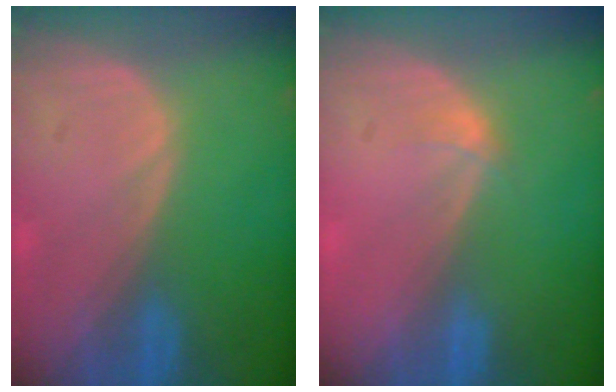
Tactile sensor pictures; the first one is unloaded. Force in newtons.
{"total": 1.0, "press": 1.0, "slide": 0.1}